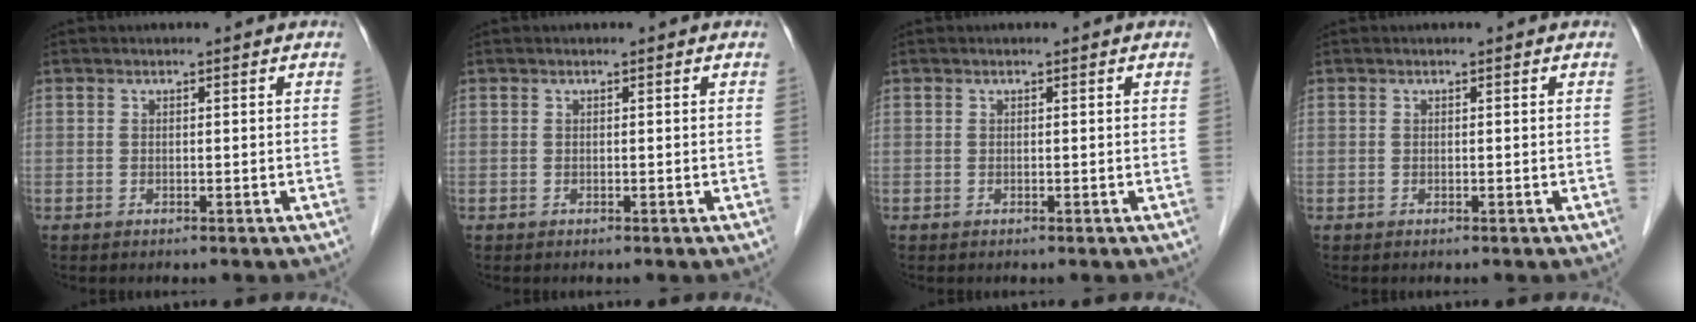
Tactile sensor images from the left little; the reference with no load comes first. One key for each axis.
{"total": 0.0}
{"total": 0.0}
{"total": 0.0}